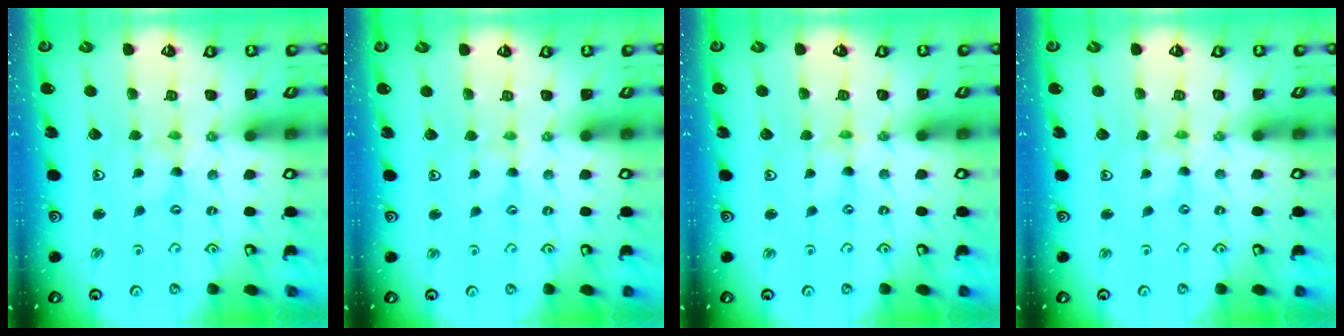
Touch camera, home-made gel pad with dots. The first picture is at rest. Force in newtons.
{"total": 1.3, "press": 1.3, "slide": 0.2}
{"total": 0.0}
{"total": 0.0}